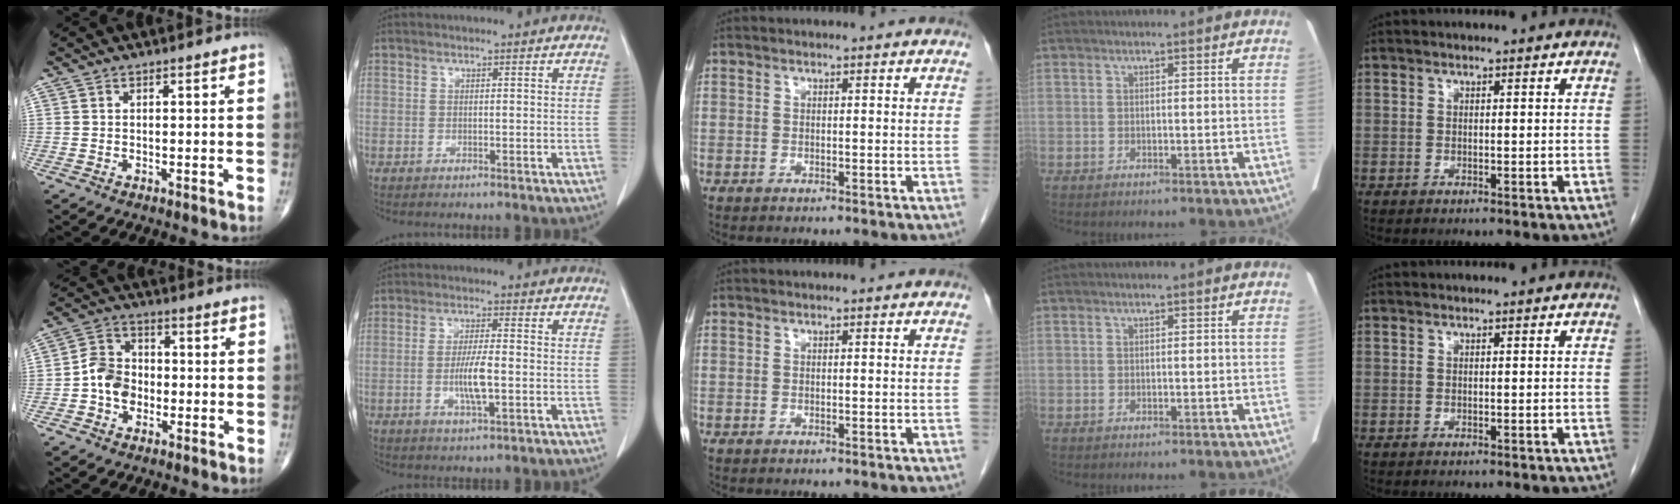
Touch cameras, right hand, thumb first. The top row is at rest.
{"thumb": {"total": 7.7, "force": [-1.7, 6.1, 4.3], "torque": [-0.057, 0.028, -0.042]}, "index": {"total": 7.6, "force": [-1.7, 0.6, 7.4], "torque": [-0.145, -0.006, -0.034]}}